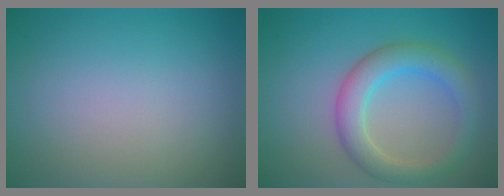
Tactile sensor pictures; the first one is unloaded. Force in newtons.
{"total": 4.3, "press": 4.2, "slide": 0.2}